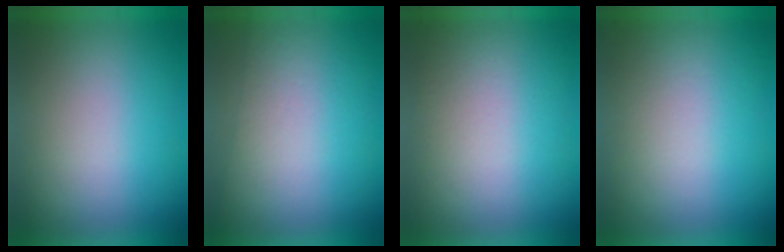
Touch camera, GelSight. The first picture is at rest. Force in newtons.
{"total": 2.7}
{"total": 1.4}
{"total": 2.3}